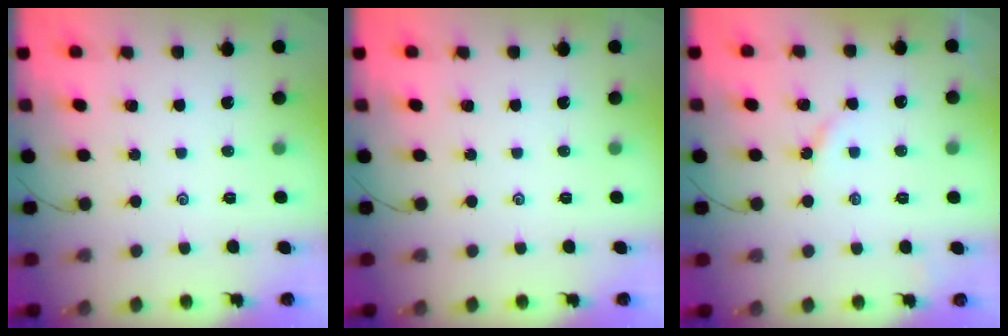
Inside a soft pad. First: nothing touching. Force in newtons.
{"total": 0.0}
{"total": 2.5, "press": 2.5, "slide": 0.3}